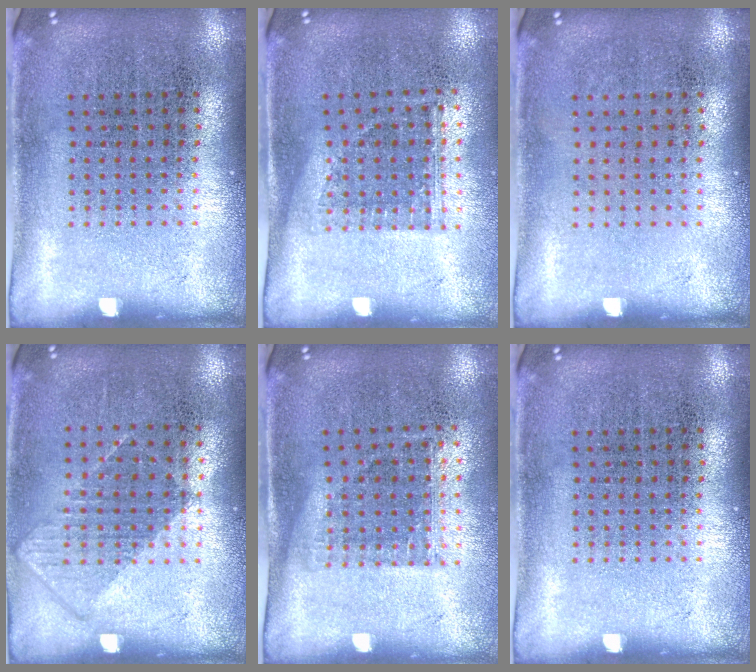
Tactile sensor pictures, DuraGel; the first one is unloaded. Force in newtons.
{"total": 1.1, "press": 0.9, "slide": 0.7}
{"total": 0.0}
{"total": 0.9, "press": 0.7, "slide": 0.4}
{"total": 1.1, "press": 0.9, "slide": 0.7}
{"total": 0.0}